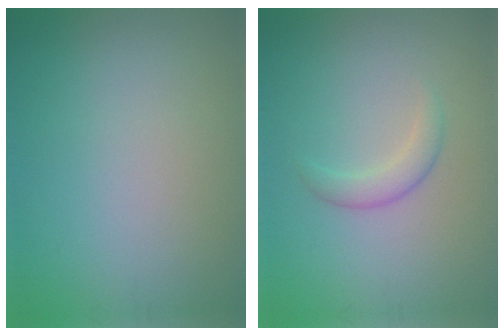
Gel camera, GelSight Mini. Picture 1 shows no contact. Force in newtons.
{"total": 1.8, "press": 1.8, "slide": 0.1}